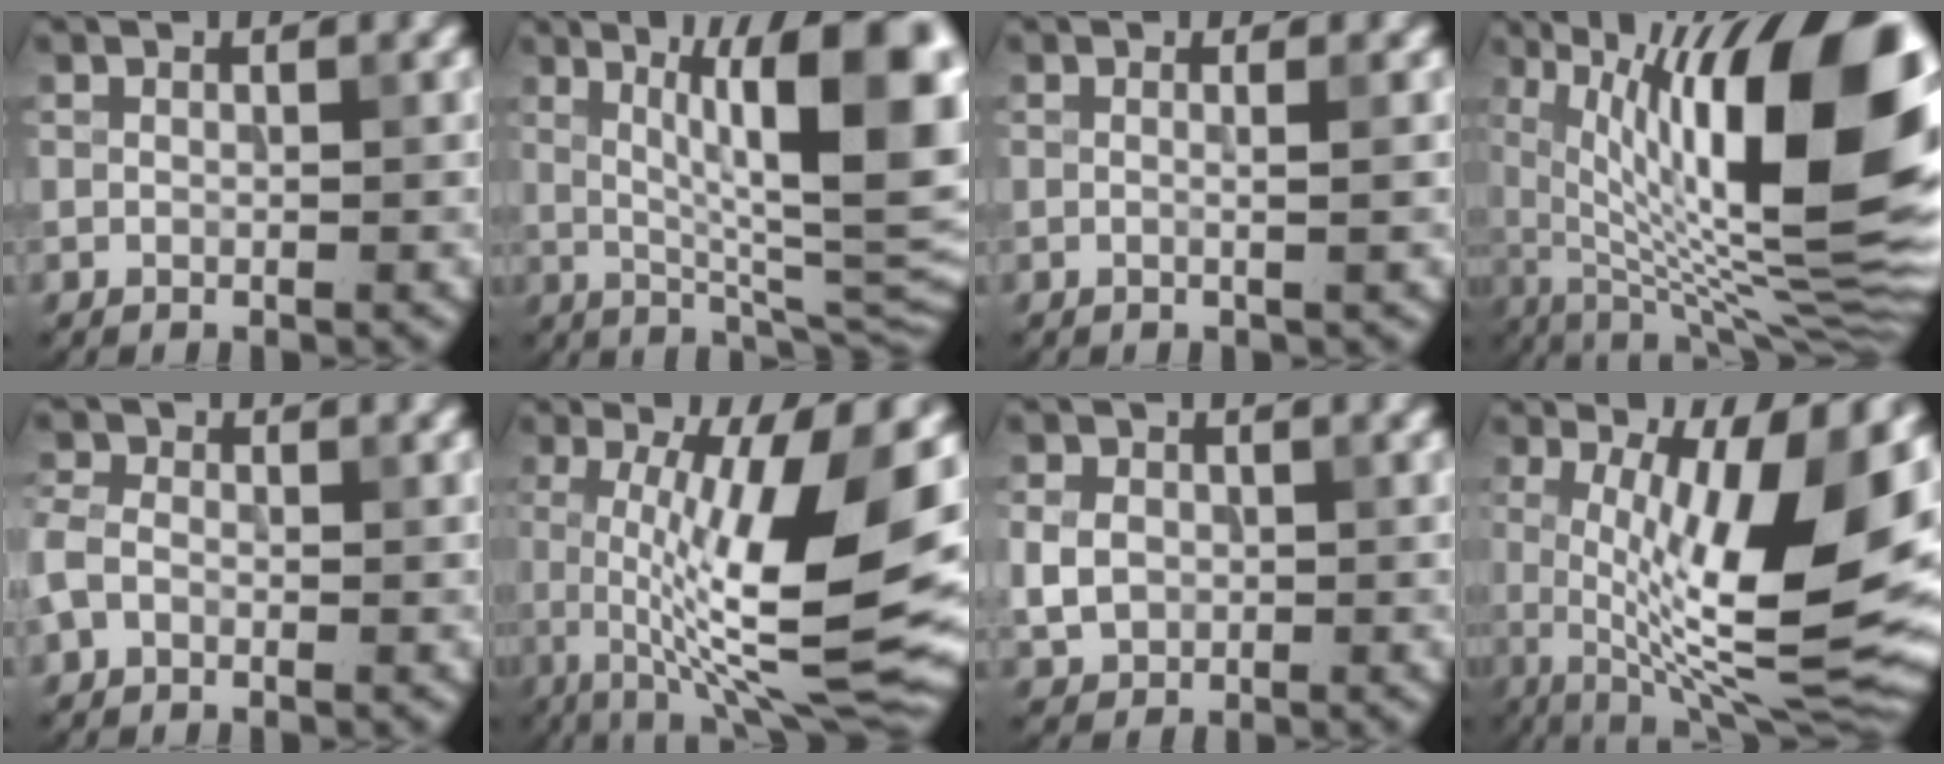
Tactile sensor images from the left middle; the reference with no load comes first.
{"total": 14.2, "force": [3.5, 4.0, 13.2], "torque": [-0.170, 0.005, 0.055]}
{"total": 1.8, "force": [0.3, 0.8, 1.6], "torque": [-0.011, -0.002, -0.019]}
{"total": 18.8, "force": [4.4, 6.7, 17.1], "torque": [-0.251, 0.023, 0.080]}
{"total": 2.7, "force": [-0.9, 2.0, 1.6], "torque": [-0.040, 0.007, -0.032]}
{"total": 12.9, "force": [0.4, 3.3, 12.5], "torque": [-0.196, -0.011, 0.007]}
{"total": 3.0, "force": [-0.2, 2.5, 1.6], "torque": [-0.036, 0.001, -0.008]}
{"total": 14.4, "force": [0.9, 3.8, 13.8], "torque": [-0.201, -0.005, 0.018]}